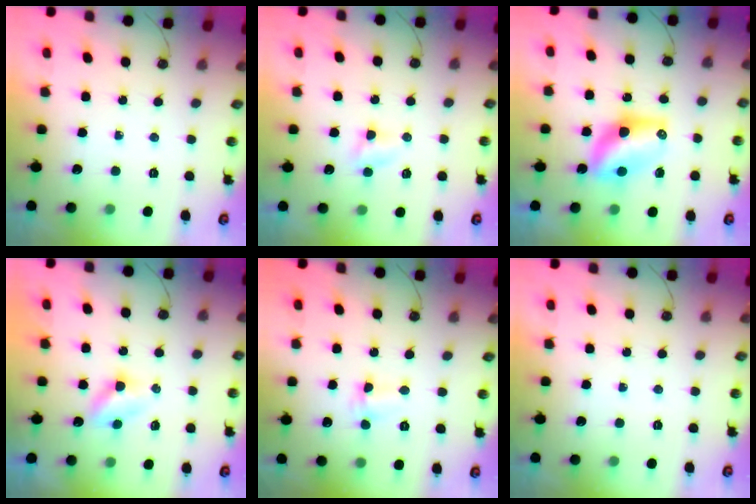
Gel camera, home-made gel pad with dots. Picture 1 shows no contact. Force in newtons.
{"total": 2.9, "press": 2.8, "slide": 0.2}
{"total": 8.3, "press": 8.3, "slide": 0.6}
{"total": 3.7, "press": 3.7, "slide": 0.4}
{"total": 1.7, "press": 1.6, "slide": 0.6}
{"total": 0.0}